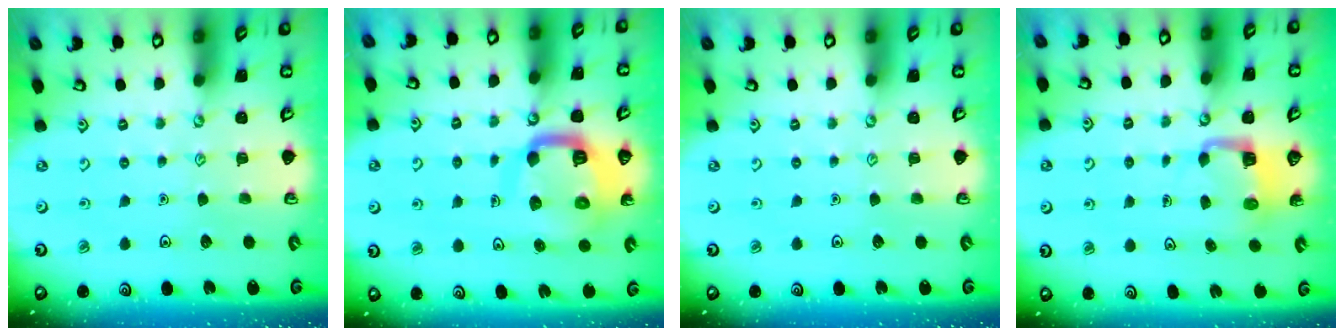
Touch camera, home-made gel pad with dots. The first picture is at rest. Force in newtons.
{"total": 13.0, "press": 13.0, "slide": 1.3}
{"total": 0.0}
{"total": 4.1, "press": 4.1, "slide": 0.1}